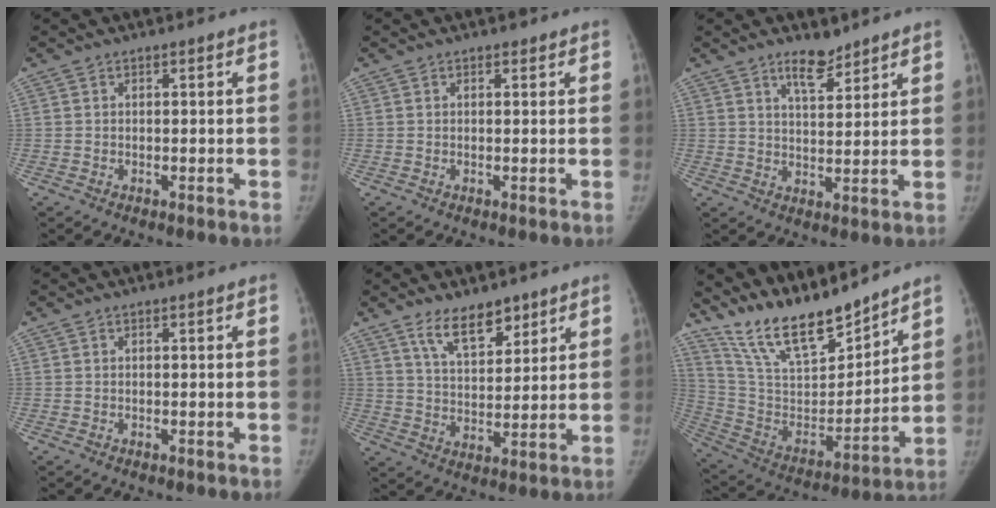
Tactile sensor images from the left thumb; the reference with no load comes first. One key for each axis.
{"total": 0.8, "fx": 0.6, "fy": 0.5, "fz": 0.3, "tx": 0.000, "ty": -0.003, "tz": 0.005}
{"total": 5.8, "fx": 4.5, "fy": 2.1, "fz": 3.0, "tx": -0.031, "ty": -0.036, "tz": 0.076}
{"total": 0.0}
{"total": 9.2, "fx": 6.4, "fy": 4.3, "fz": 5.0, "tx": -0.055, "ty": -0.046, "tz": 0.117}
{"total": 18.9, "fx": 16.5, "fy": 4.8, "fz": 7.9, "tx": -0.108, "ty": -0.100, "tz": 0.309}